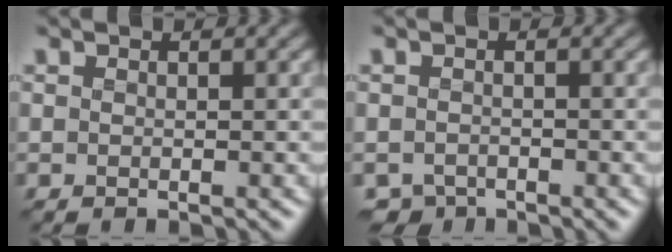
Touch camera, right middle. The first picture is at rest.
{"total": 1.9, "force": [-1.8, 0.7, 0.1], "torque": [0.001, -0.011, -0.035]}